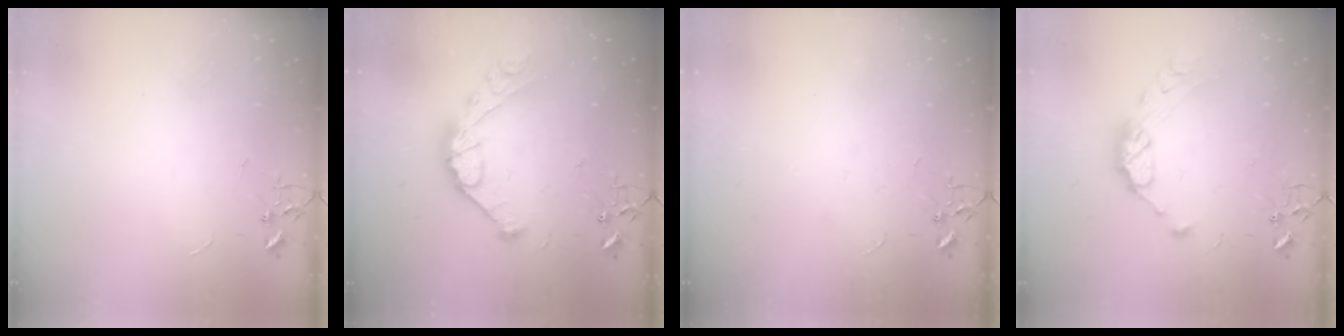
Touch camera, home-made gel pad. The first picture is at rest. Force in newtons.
{"total": 12.9, "press": 12.9, "slide": 1.0}
{"total": 0.0}
{"total": 10.4, "press": 10.4, "slide": 0.9}